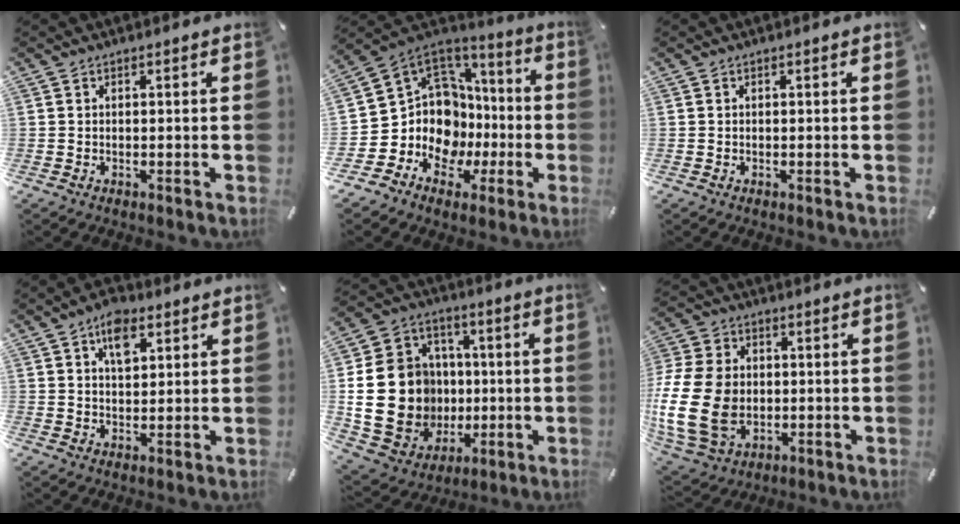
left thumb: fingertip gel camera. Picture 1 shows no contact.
{"total": 13.1, "force": [-0.6, 12.5, 4.0], "torque": [-0.120, -0.047, 0.011]}
{"total": 0.0}
{"total": 7.3, "force": [3.7, 4.4, 4.7], "torque": [-0.062, -0.006, 0.060]}
{"total": 22.5, "force": [-0.2, 19.6, 11.0], "torque": [-0.212, 0.004, 0.030]}
{"total": 19.3, "force": [-1.5, 15.1, 12.0], "torque": [-0.256, 0.006, -0.024]}